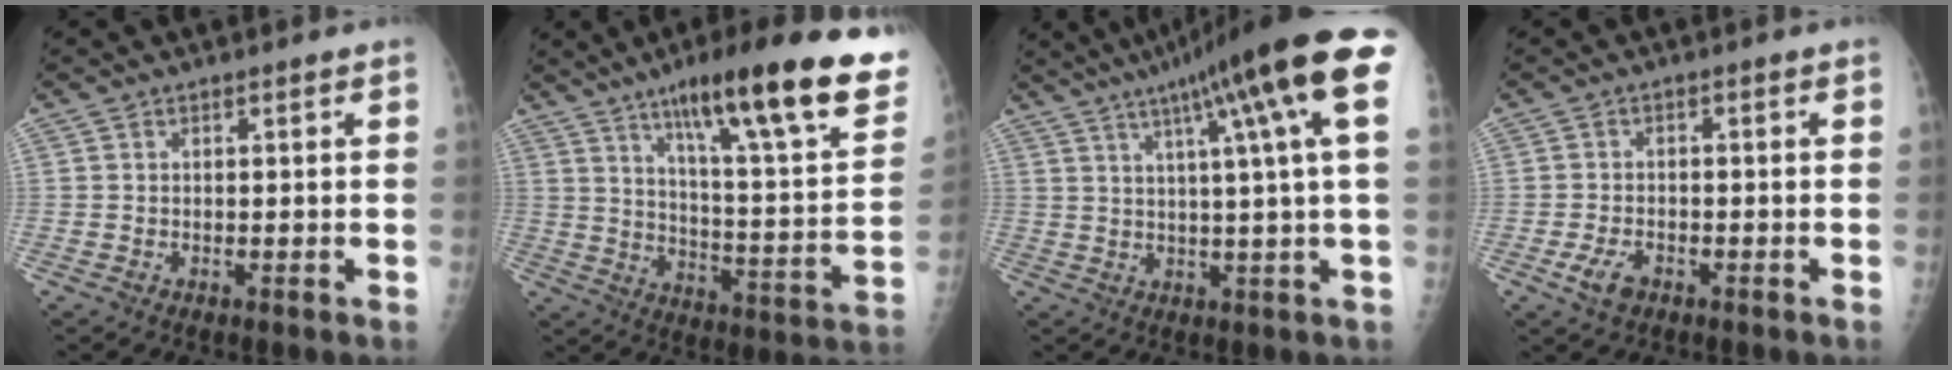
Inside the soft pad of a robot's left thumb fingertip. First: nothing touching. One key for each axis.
{"total": 28.1, "fx": 17.4, "fy": 4.4, "fz": 21.6, "tx": -0.294, "ty": -0.054, "tz": 0.255}
{"total": 20.2, "fx": 9.3, "fy": 1.2, "fz": 17.8, "tx": -0.263, "ty": 0.011, "tz": 0.117}
{"total": 3.9, "fx": -2.0, "fy": 2.4, "fz": 2.4, "tx": -0.045, "ty": 0.006, "tz": -0.036}